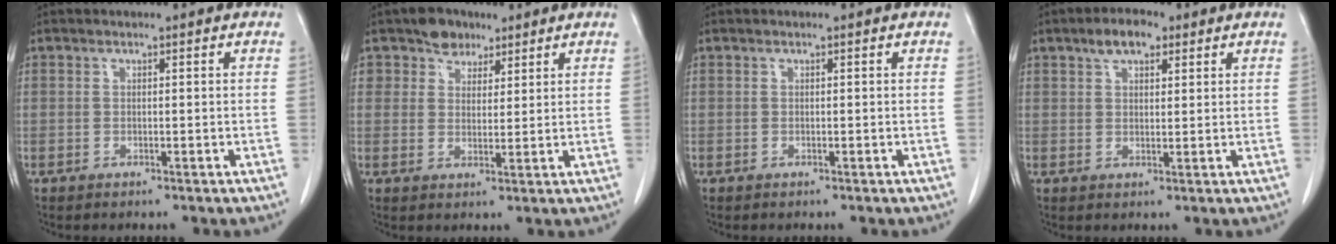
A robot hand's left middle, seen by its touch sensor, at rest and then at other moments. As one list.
[{"total": 4.5, "force": [3.1, 3.1, 1.0], "torque": [-0.016, 0.005, 0.052]}, {"total": 0.0}, {"total": 4.6, "force": [2.7, 2.2, 2.9], "torque": [-0.055, 0.014, 0.048]}]